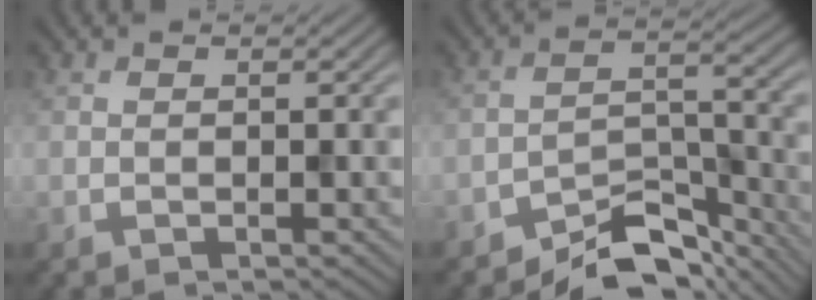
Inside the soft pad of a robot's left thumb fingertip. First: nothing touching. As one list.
[{"total": 7.4, "force": [-6.6, 2.2, 2.5], "torque": [-0.032, 0.008, -0.120]}]